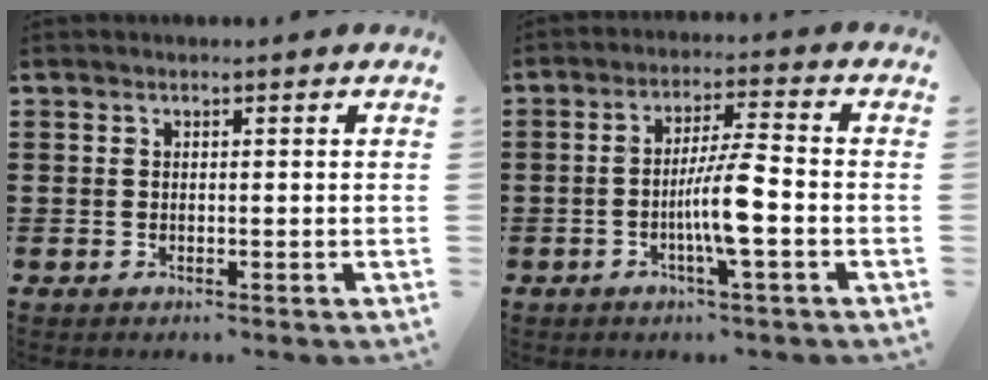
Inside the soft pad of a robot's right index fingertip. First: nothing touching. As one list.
[{"total": 7.2, "force": [-2.1, 0.3, 6.8], "torque": [-0.128, -0.007, -0.045]}]